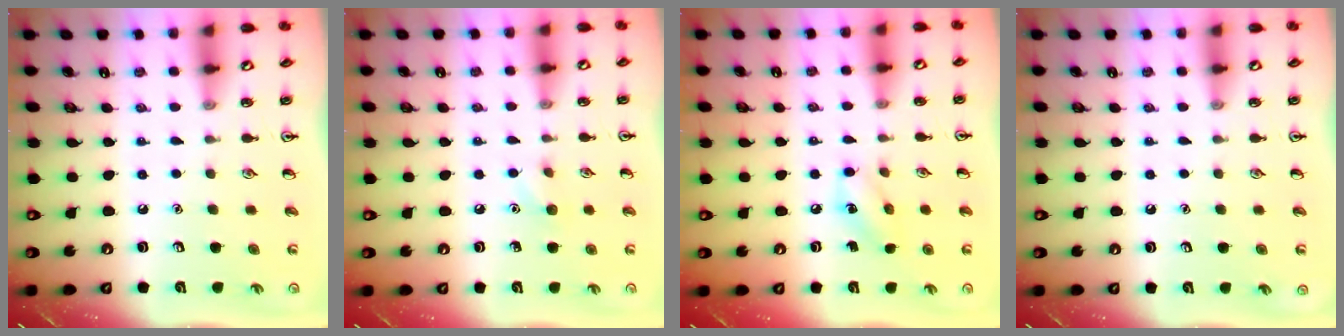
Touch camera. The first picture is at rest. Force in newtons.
{"total": 5.4, "press": 5.2, "slide": 1.7}
{"total": 6.1, "press": 6.0, "slide": 1.1}
{"total": 0.0}